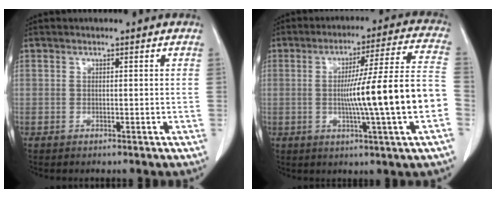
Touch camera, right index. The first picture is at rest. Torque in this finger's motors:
{"motor_torque": [1.83, -0.31, 0.65, 0.17]}